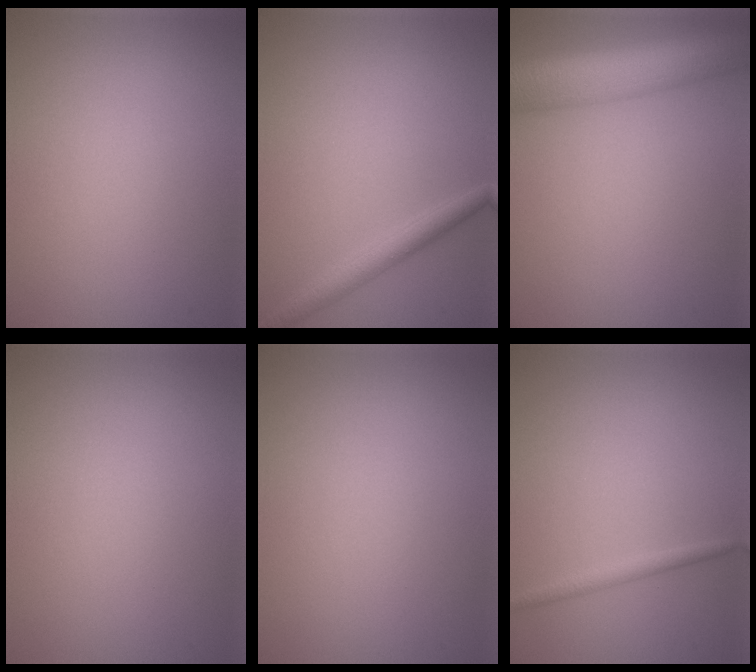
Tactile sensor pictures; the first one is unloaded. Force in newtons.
{"total": 2.3, "press": 2.3, "slide": 0.1}
{"total": 8.4, "press": 8.4, "slide": 0.3}
{"total": 0.0}
{"total": 0.0}
{"total": 1.2, "press": 1.2, "slide": 0.1}